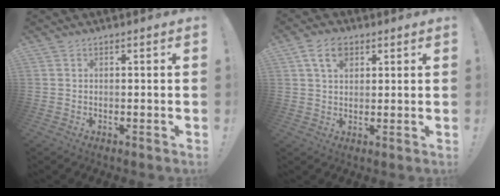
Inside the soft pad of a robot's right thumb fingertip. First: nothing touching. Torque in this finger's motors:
{"motor_torque": [0.85, 0.97, 0.71, 0.29, 0.09]}